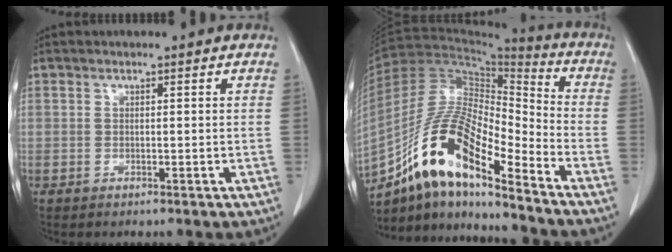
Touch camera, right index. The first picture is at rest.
{"total": 16.4, "force": [-10.9, 3.4, 11.8], "torque": [-0.229, 0.018, -0.193]}